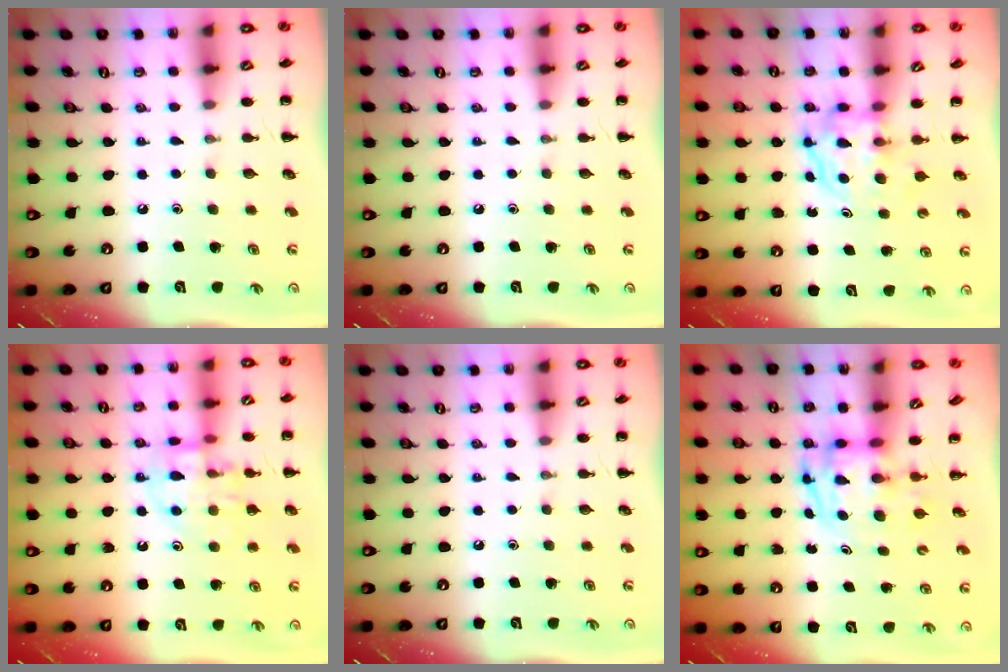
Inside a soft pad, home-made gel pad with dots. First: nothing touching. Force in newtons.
{"total": 0.0}
{"total": 3.7, "press": 3.7, "slide": 0.2}
{"total": 12.7, "press": 12.6, "slide": 1.4}
{"total": 0.0}
{"total": 3.8, "press": 3.7, "slide": 0.7}